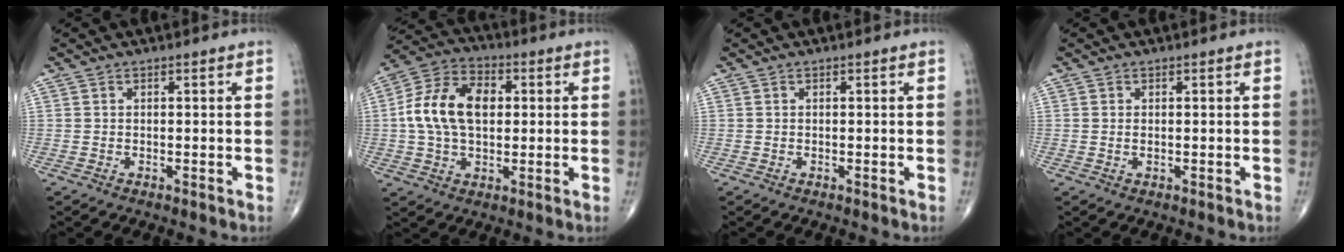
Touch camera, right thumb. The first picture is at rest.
{"total": 13.8, "force": [1.3, 8.8, 10.6], "torque": [-0.185, 0.023, 0.016]}
{"total": 0.0}
{"total": 0.6, "force": [0.1, 0.3, 0.6], "torque": [-0.013, 0.001, 0.003]}